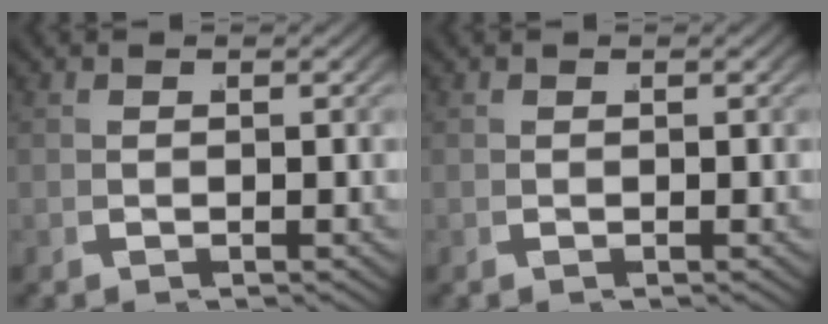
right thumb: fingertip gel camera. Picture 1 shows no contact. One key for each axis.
{"total": 0.0}